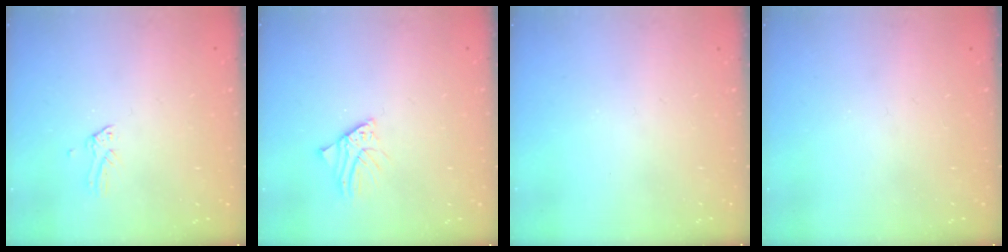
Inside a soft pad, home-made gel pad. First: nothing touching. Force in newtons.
{"total": 2.6, "press": 2.6, "slide": 0.3}
{"total": 0.0}
{"total": 2.2, "press": 2.2, "slide": 0.0}